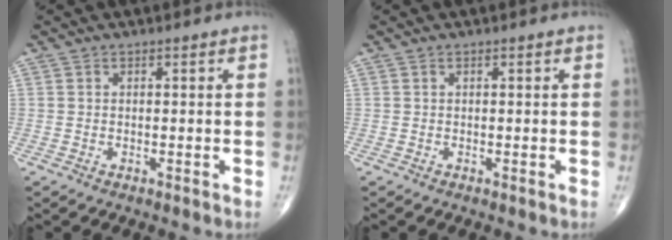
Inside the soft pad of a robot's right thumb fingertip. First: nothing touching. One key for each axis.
{"total": 0.0}